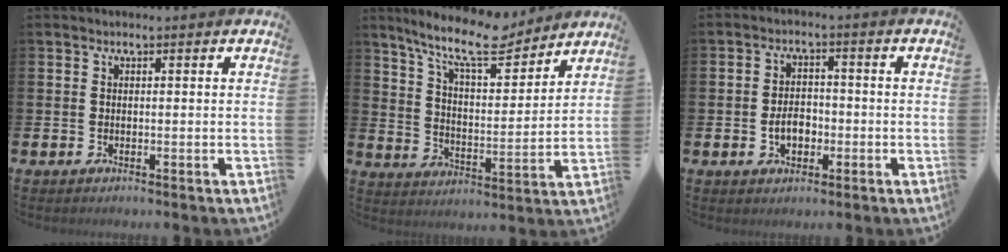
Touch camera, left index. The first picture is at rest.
{"total": 11.3, "force": [9.6, 2.6, 5.3], "torque": [-0.124, -0.048, 0.169]}
{"total": 3.8, "force": [-1.1, 2.6, 2.6], "torque": [-0.032, -0.003, -0.026]}